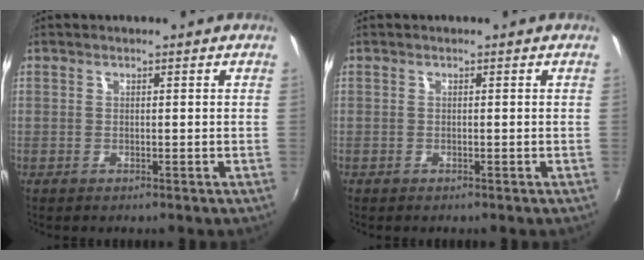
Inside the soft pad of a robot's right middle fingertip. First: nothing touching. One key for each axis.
{"total": 0.0}